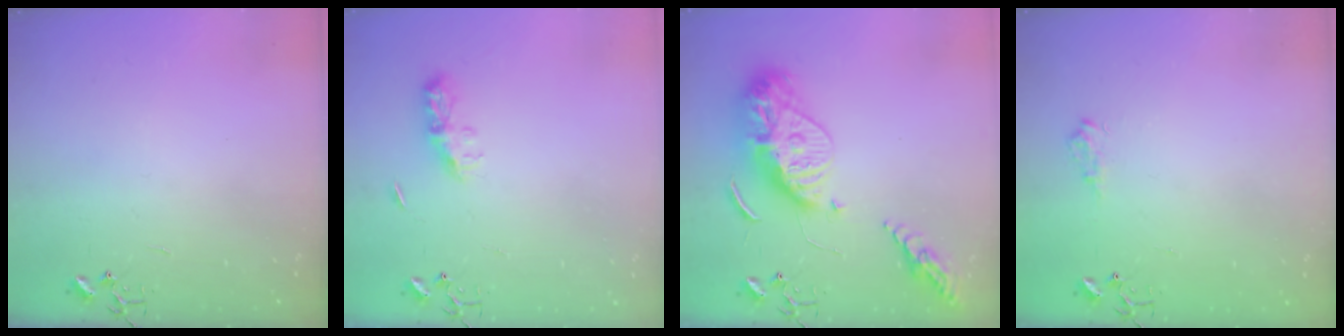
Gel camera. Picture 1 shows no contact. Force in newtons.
{"total": 7.4, "press": 7.4, "slide": 0.4}
{"total": 18.2, "press": 18.1, "slide": 1.5}
{"total": 7.4, "press": 7.4, "slide": 0.9}